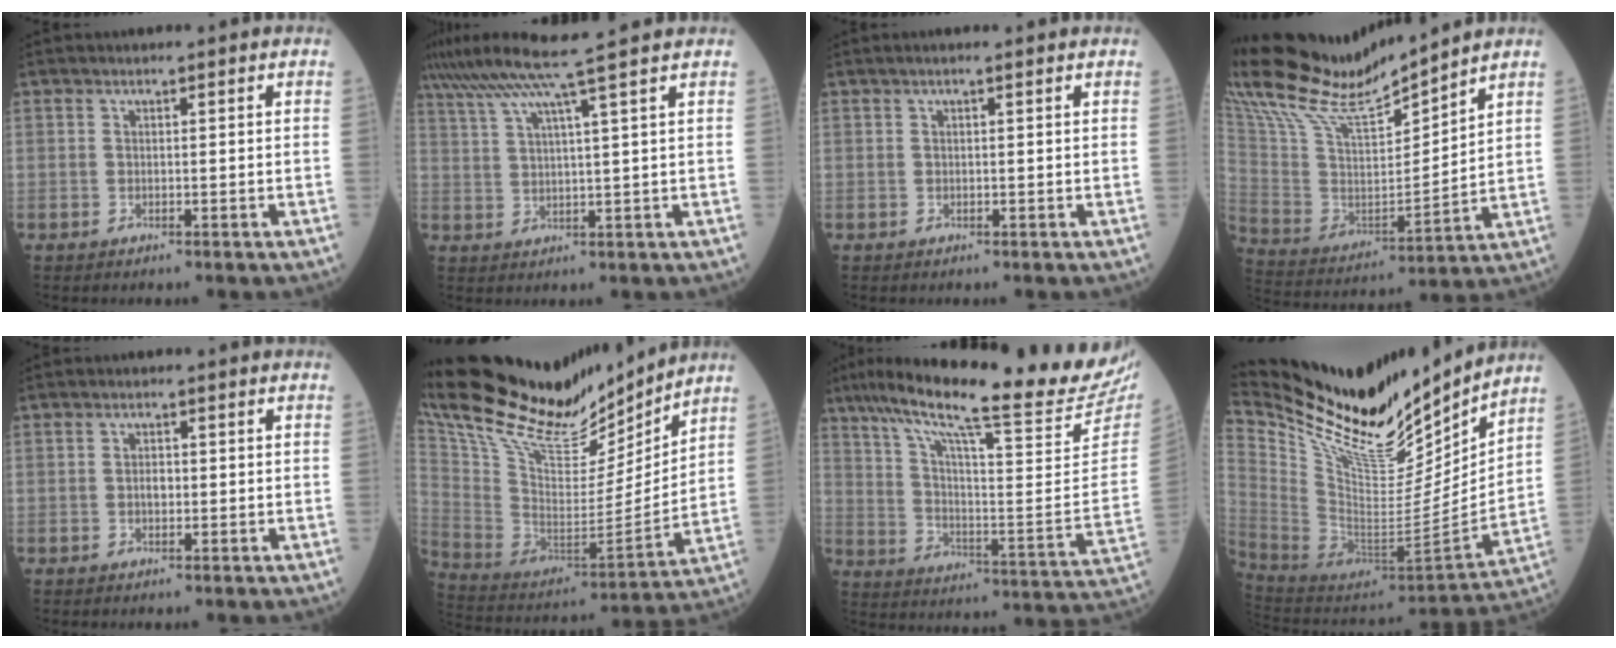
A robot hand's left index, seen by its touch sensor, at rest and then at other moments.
{"total": 10.9, "force": [8.7, -2.6, 6.1], "torque": [-0.107, 0.003, 0.135]}
{"total": 1.7, "force": [1.4, -0.2, 0.9], "torque": [-0.014, 0.011, 0.021]}
{"total": 15.1, "force": [14.1, 0.7, 5.2], "torque": [-0.122, -0.002, 0.278]}
{"total": 1.4, "force": [-0.1, 0.9, 1.1], "torque": [-0.019, 0.002, -0.002]}
{"total": 25.7, "force": [22.4, 5.8, 11.3], "torque": [-0.230, -0.010, 0.374]}
{"total": 27.9, "force": [23.5, 0.5, 15.1], "torque": [-0.250, -0.064, 0.323]}
{"total": 24.7, "force": [21.8, 4.6, 10.7], "torque": [-0.202, -0.046, 0.369]}